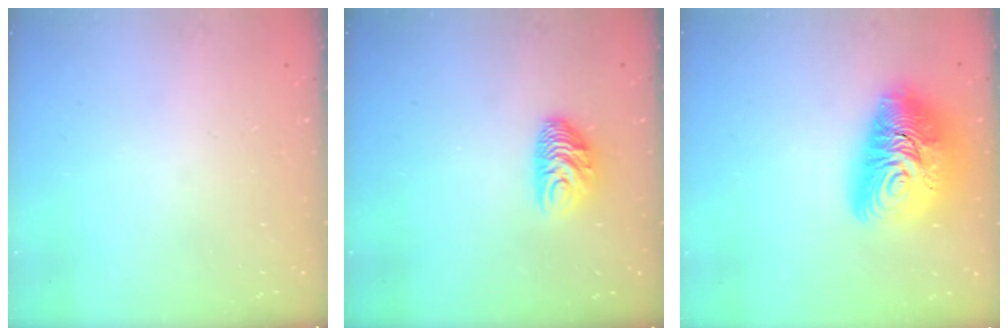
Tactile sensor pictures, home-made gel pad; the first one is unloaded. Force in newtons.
{"total": 8.2, "press": 8.2, "slide": 0.8}
{"total": 17.9, "press": 17.8, "slide": 1.7}